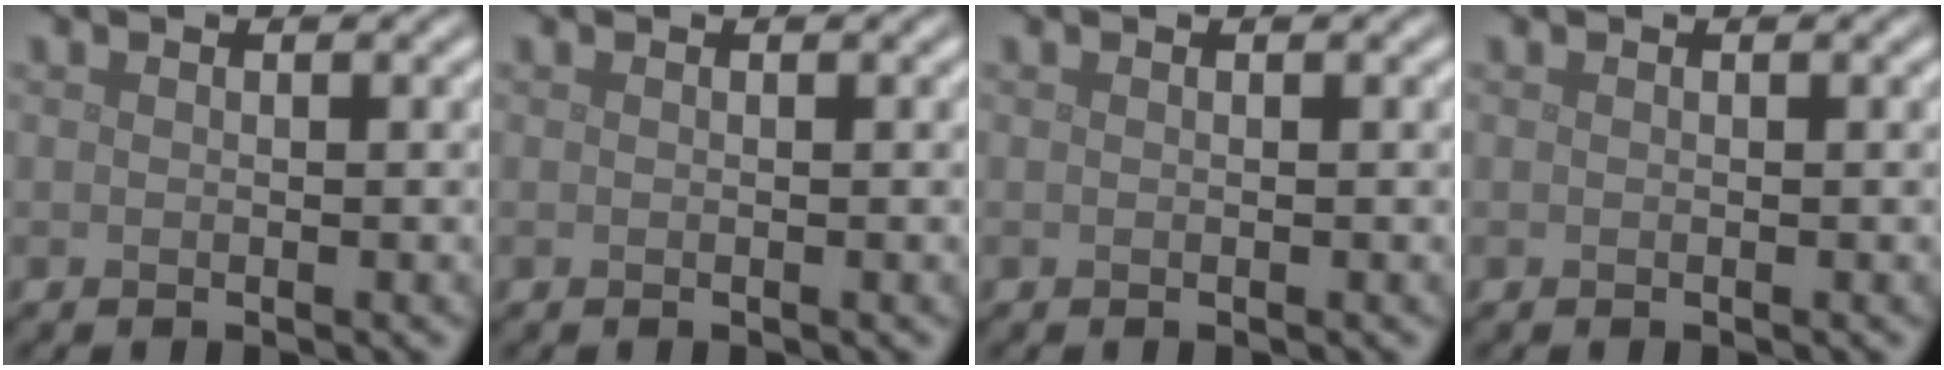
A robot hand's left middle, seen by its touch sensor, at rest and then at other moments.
{"total": 0.0}
{"total": 0.0}
{"total": 0.0}